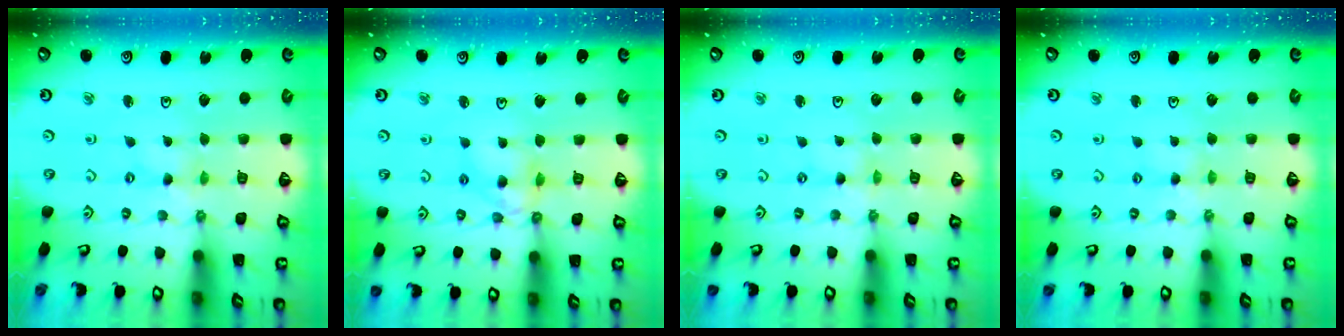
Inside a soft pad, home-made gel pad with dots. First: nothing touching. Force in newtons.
{"total": 10.1, "press": 10.1, "slide": 0.8}
{"total": 0.0}
{"total": 2.4, "press": 2.4, "slide": 0.4}